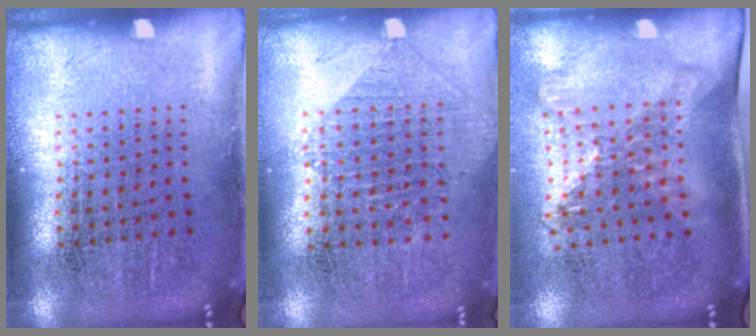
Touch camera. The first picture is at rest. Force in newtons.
{"total": 0.9, "press": 0.8, "slide": 0.3}
{"total": 1.7, "press": 1.3, "slide": 1.1}